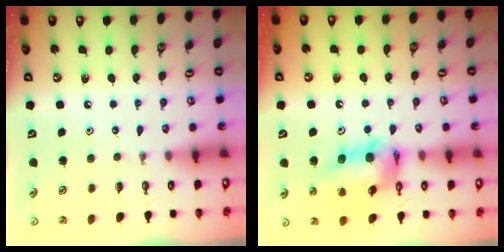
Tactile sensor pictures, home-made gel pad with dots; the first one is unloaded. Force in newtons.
{"total": 15.1, "press": 15.0, "slide": 1.4}